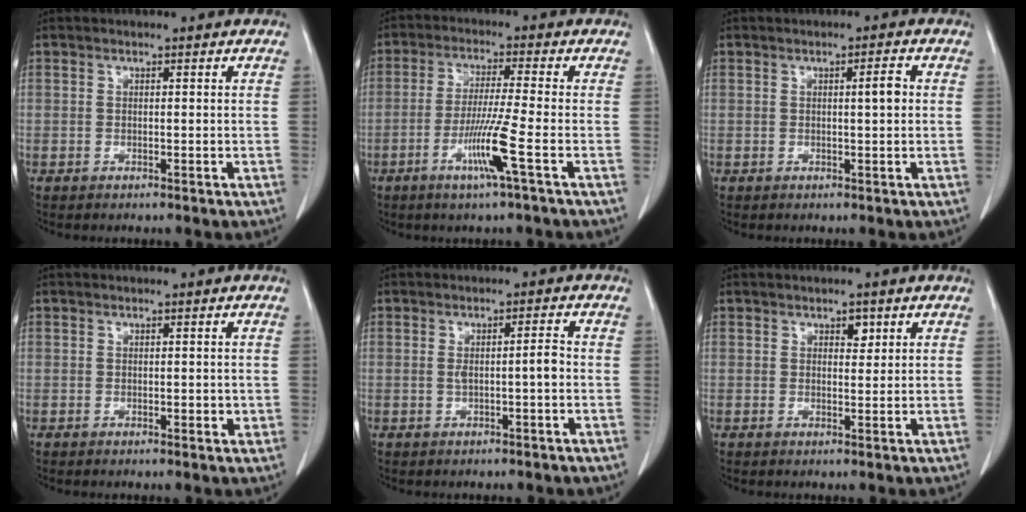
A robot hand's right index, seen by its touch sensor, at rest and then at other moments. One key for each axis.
{"total": 7.7, "fx": -3.1, "fy": -1.4, "fz": 6.9, "tx": -0.132, "ty": -0.017, "tz": -0.064}
{"total": 2.2, "fx": 0.3, "fy": 0.2, "fz": 2.2, "tx": -0.035, "ty": 0.003, "tz": 0.004}
{"total": 1.5, "fx": -0.1, "fy": 0.9, "fz": 1.2, "tx": -0.011, "ty": 0.000, "tz": 0.000}
{"total": 2.9, "fx": -0.3, "fy": 0.2, "fz": 2.9, "tx": -0.051, "ty": 0.006, "tz": -0.003}
{"total": 1.8, "fx": 1.0, "fy": 1.0, "fz": 1.2, "tx": -0.014, "ty": -0.002, "tz": 0.015}